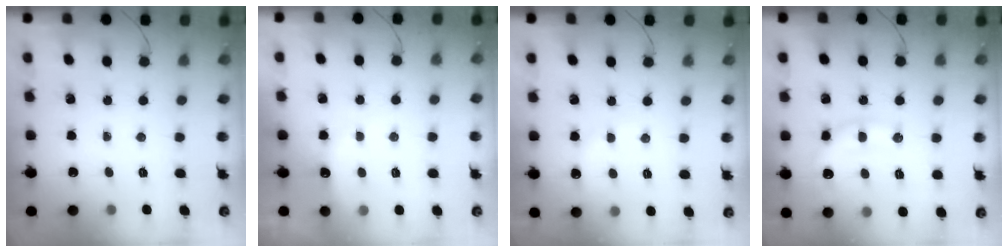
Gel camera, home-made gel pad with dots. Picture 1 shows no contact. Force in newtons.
{"total": 5.8, "press": 5.7, "slide": 1.0}
{"total": 5.9, "press": 5.8, "slide": 0.8}
{"total": 11.8, "press": 11.8, "slide": 0.8}